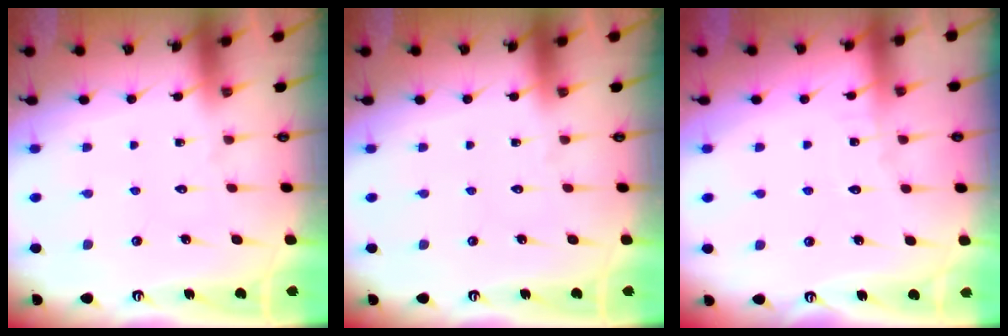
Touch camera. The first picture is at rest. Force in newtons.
{"total": 0.0}
{"total": 2.4, "press": 2.4, "slide": 0.3}